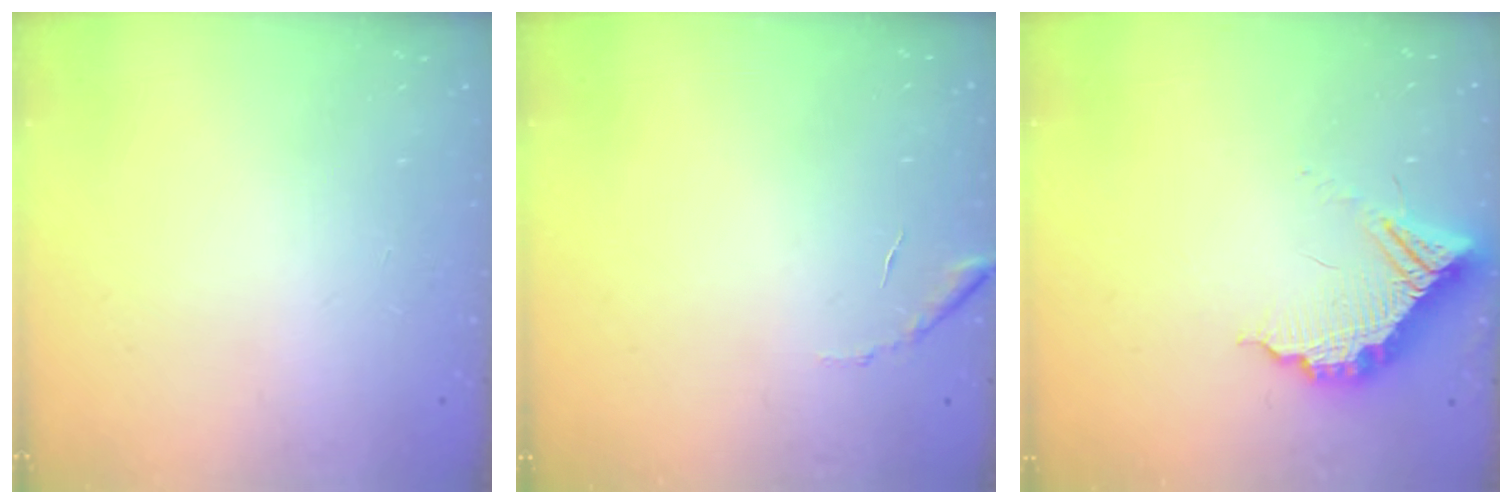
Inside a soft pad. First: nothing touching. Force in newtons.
{"total": 6.2, "press": 6.2, "slide": 0.2}
{"total": 12.3, "press": 12.3, "slide": 0.7}